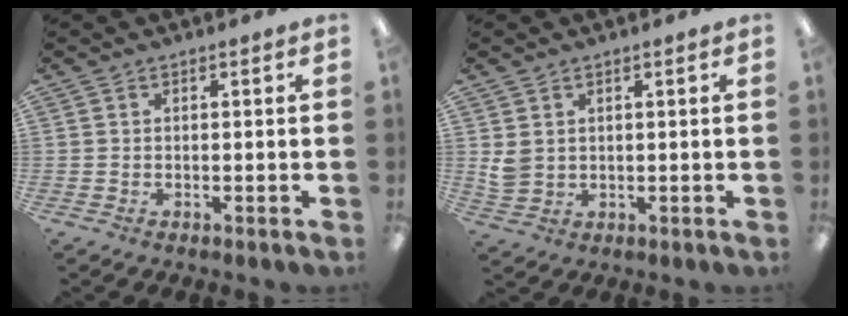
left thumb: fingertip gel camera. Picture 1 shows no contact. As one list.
[{"total": 3.6, "force": [1.5, 2.8, 1.8], "torque": [-0.029, 0.000, 0.028]}]